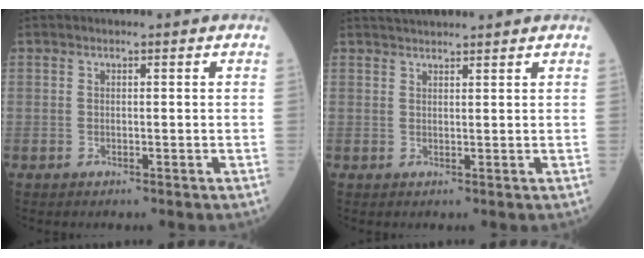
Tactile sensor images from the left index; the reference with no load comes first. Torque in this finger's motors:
{"motor_torque": [-0.05, -0.62, 0.18, 0.06]}